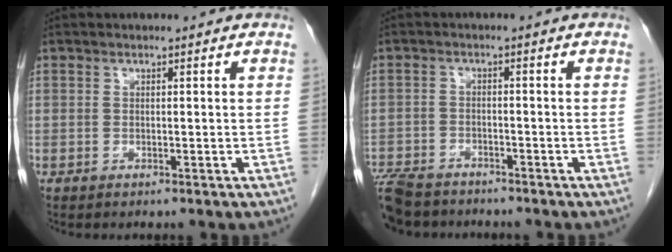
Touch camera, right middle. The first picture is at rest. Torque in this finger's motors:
{"motor_torque": [1.17, -0.97, 1.05, 0.21]}